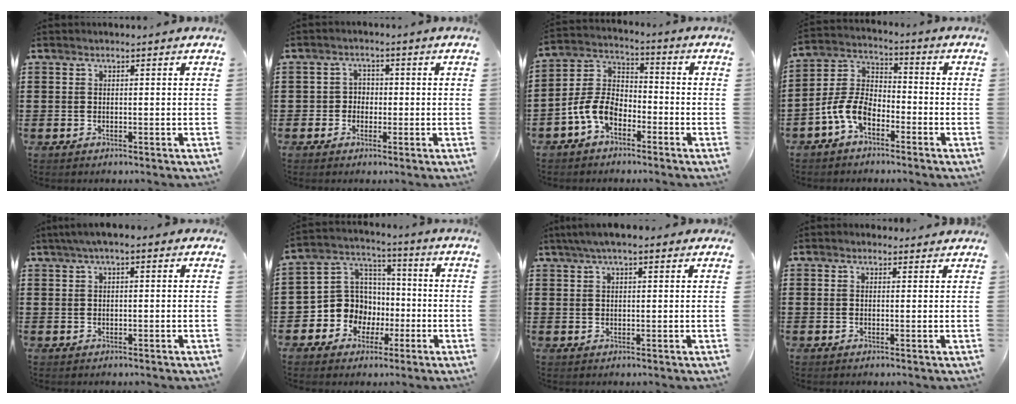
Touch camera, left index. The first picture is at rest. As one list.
[{"total": 2.6, "force": [-0.8, 2.3, 0.6], "torque": [-0.023, 0.008, -0.022]}, {"total": 7.1, "force": [-3.9, 4.2, 4.1], "torque": [-0.119, -0.001, -0.087]}, {"total": 7.5, "force": [-4.5, 4.0, 4.5], "torque": [-0.129, -0.004, -0.097]}, {"total": 2.1, "force": [0.6, 0.7, 1.9], "torque": [-0.035, 0.006, 0.010]}, {"total": 9.3, "force": [-2.2, 8.8, 2.0], "torque": [-0.095, 0.005, -0.041]}, {"total": 3.7, "force": [2.4, 1.1, 2.7], "torque": [-0.056, 0.009, 0.042]}, {"total": 1.2, "force": [1.0, 0.7, 0.3], "torque": [0.000, 0.004, 0.017]}]